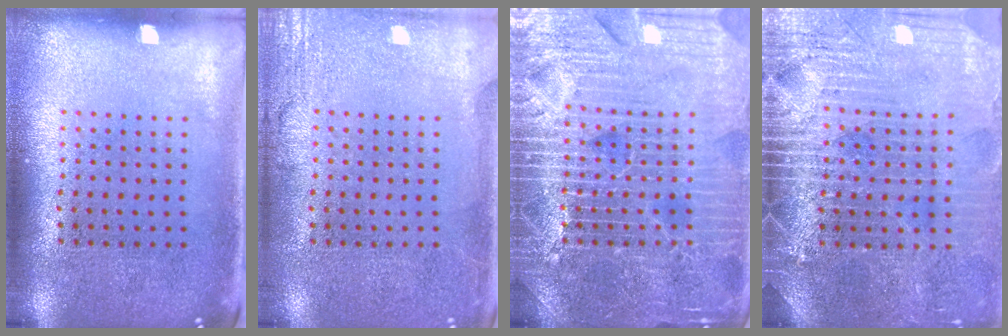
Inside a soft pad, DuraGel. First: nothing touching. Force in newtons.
{"total": 2.6, "press": 2.6, "slide": 0.3}
{"total": 7.0, "press": 6.9, "slide": 0.9}
{"total": 4.0, "press": 3.6, "slide": 1.8}